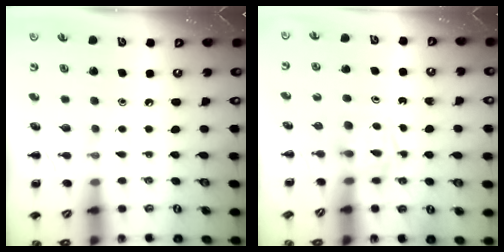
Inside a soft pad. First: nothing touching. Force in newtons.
{"total": 2.5, "press": 2.3, "slide": 1.0}